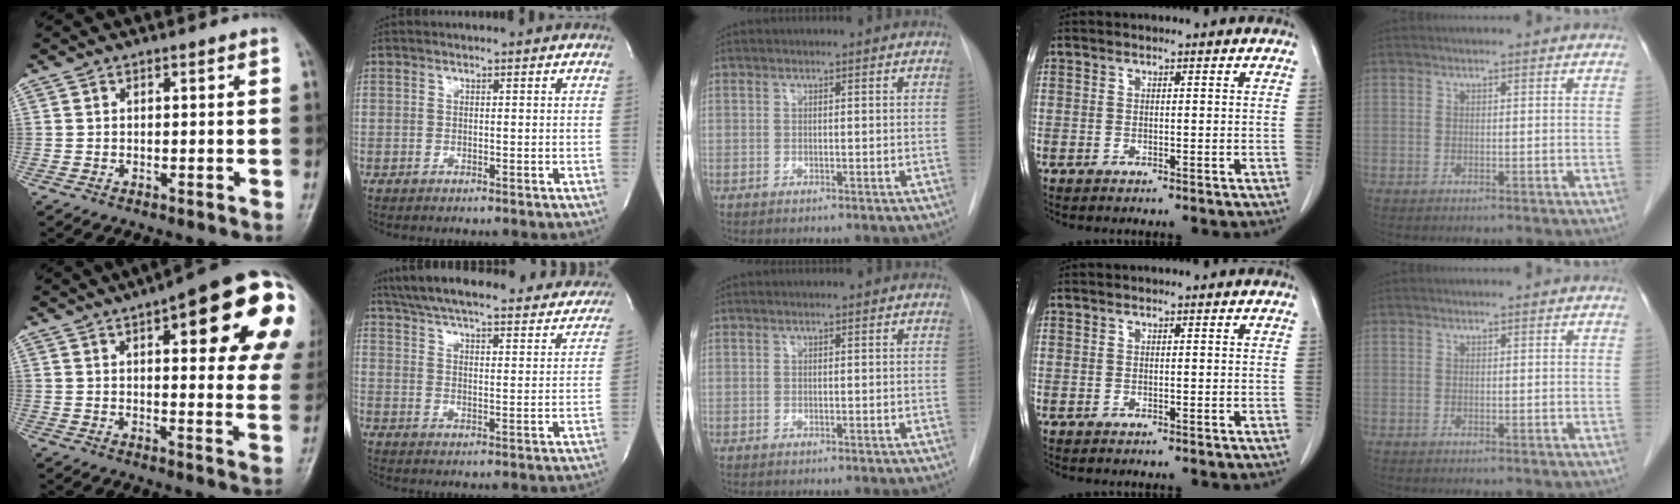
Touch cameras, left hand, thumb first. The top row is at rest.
{"thumb": {"total": 26.1, "force": [10.1, 8.1, 22.7], "torque": [-0.210, 0.002, 0.129]}, "index": {"total": 32.3, "force": [29.0, 6.1, 13.0], "torque": [-0.219, -0.033, 0.365]}}